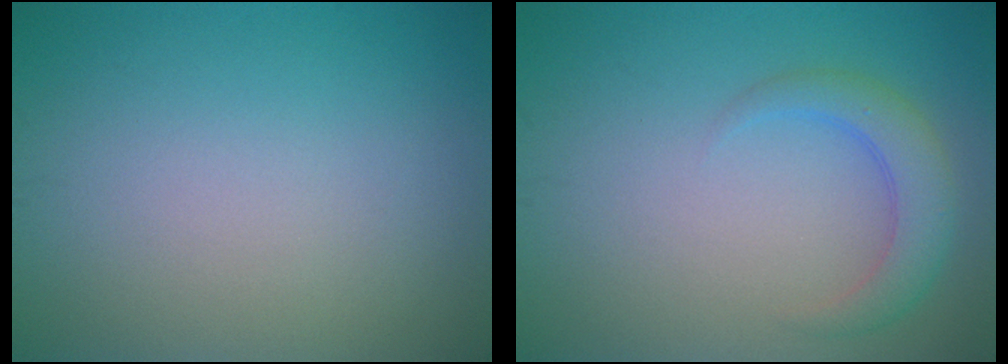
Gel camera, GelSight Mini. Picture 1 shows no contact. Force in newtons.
{"total": 3.0, "press": 3.0, "slide": 0.1}